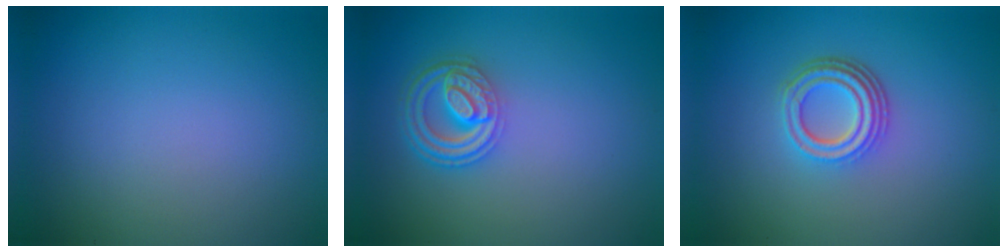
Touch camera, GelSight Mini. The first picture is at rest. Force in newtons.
{"total": 4.6, "press": 3.5, "slide": 2.9}
{"total": 4.2, "press": 3.1, "slide": 2.7}